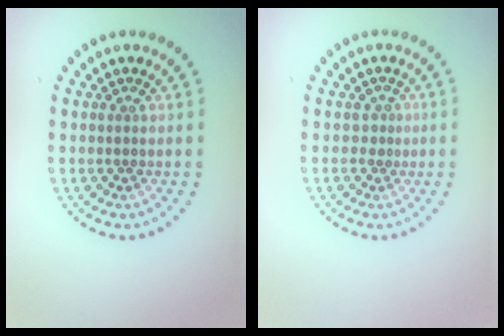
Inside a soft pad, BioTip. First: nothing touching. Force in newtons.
{"total": 0.9, "press": 0.4, "slide": 0.8}